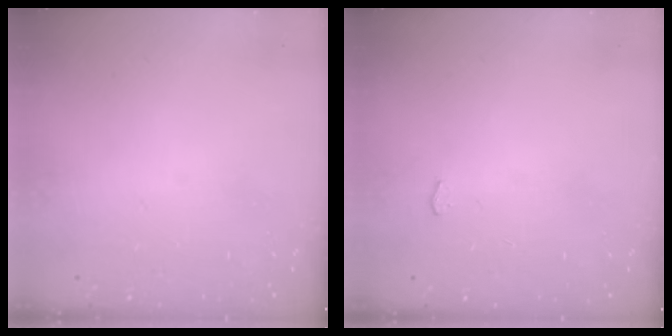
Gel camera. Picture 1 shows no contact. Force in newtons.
{"total": 2.1, "press": 2.1, "slide": 0.2}